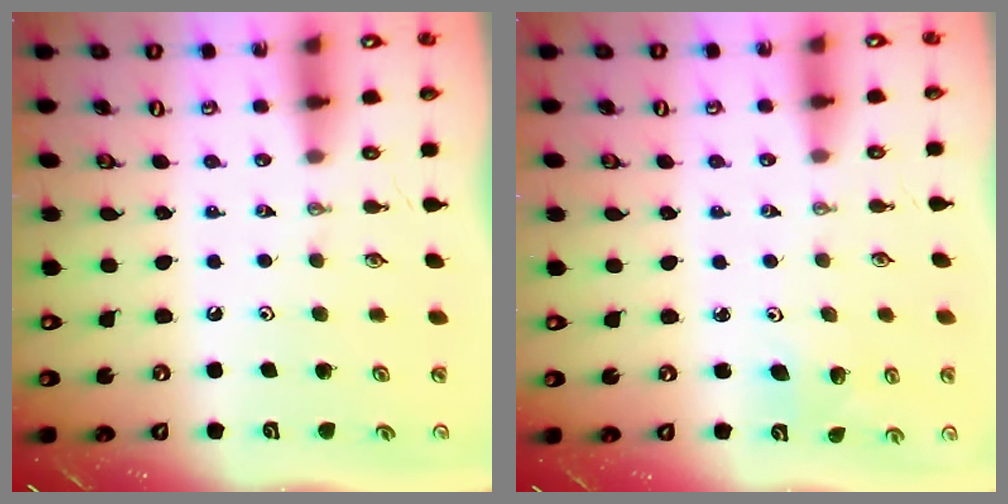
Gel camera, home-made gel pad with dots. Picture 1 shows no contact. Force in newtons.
{"total": 3.1, "press": 2.8, "slide": 1.3}